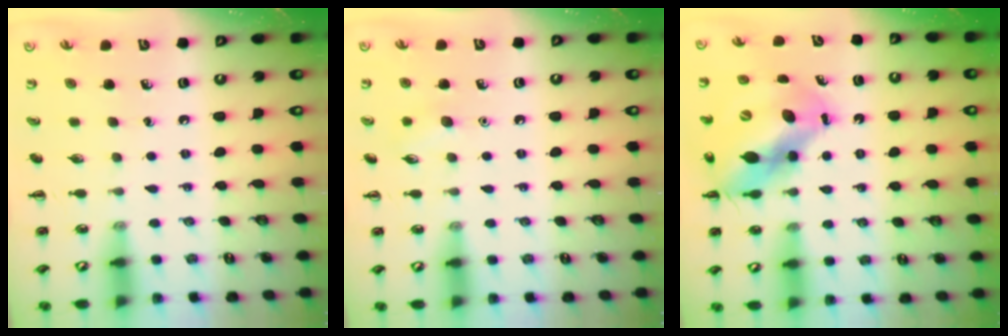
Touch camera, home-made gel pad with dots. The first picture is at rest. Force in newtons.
{"total": 5.4, "press": 5.2, "slide": 1.4}
{"total": 12.1, "press": 11.7, "slide": 3.0}